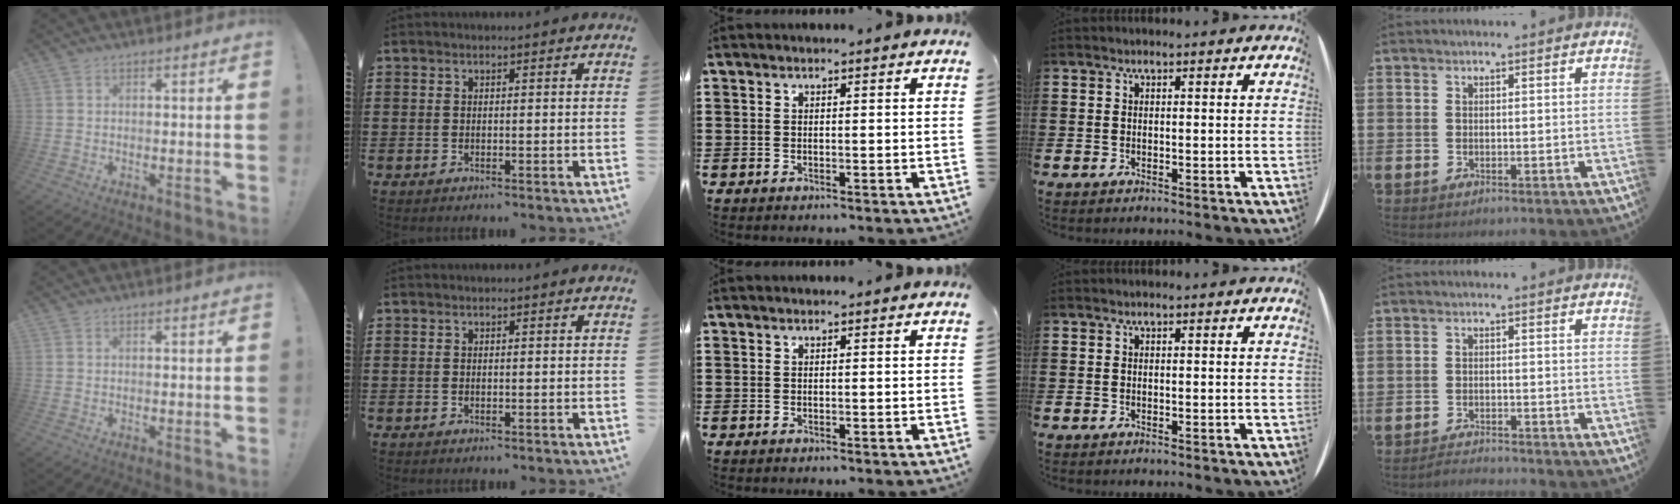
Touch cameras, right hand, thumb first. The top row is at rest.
{"little": {"total": 1.7, "force": [-1.6, -0.1, -0.1], "torque": [-0.003, 0.005, -0.035]}}